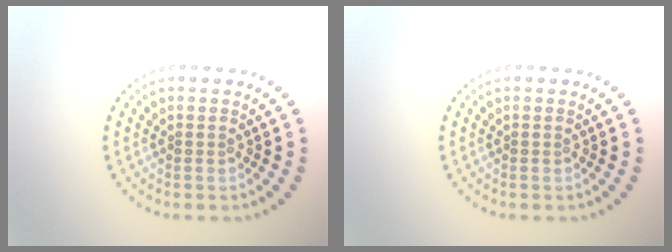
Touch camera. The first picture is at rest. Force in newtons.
{"total": 0.0}